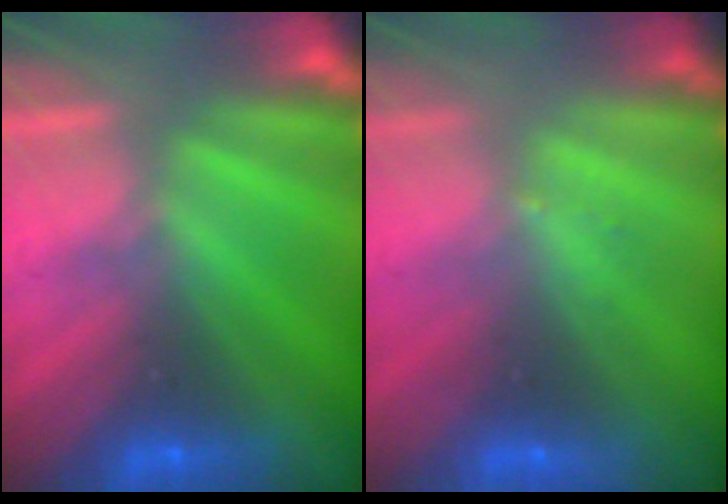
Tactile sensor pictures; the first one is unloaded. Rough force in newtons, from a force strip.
{"total": 1.3}